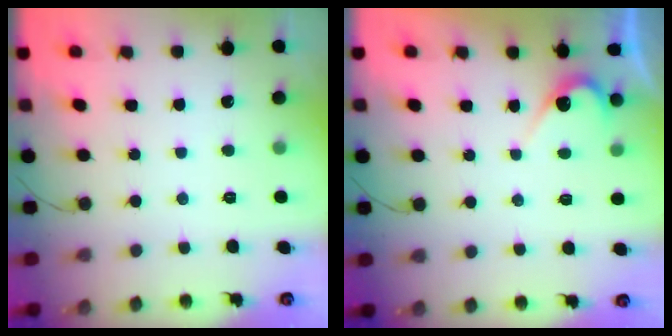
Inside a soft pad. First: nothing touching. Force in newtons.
{"total": 4.3, "press": 4.3, "slide": 0.3}